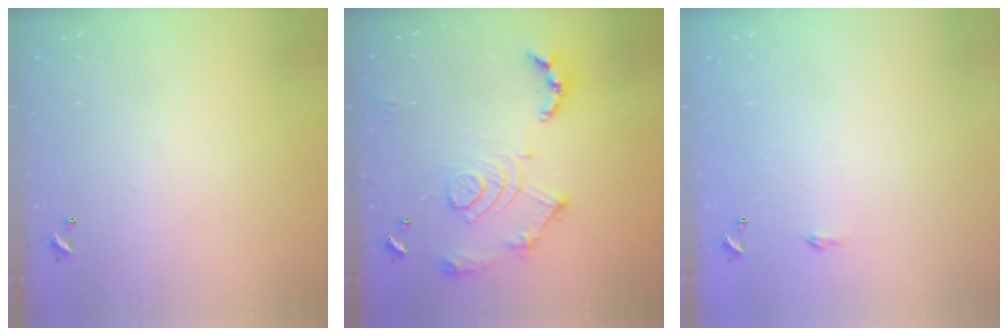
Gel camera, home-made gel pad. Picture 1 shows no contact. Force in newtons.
{"total": 16.8, "press": 16.7, "slide": 1.6}
{"total": 1.8, "press": 1.8, "slide": 0.3}